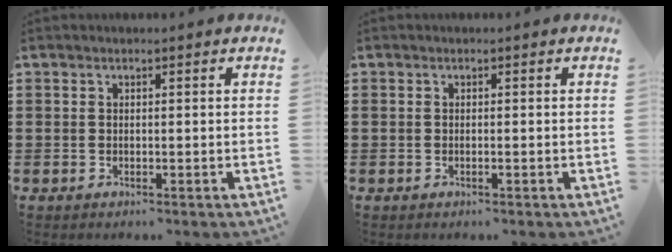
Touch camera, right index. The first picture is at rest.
{"total": 0.0}